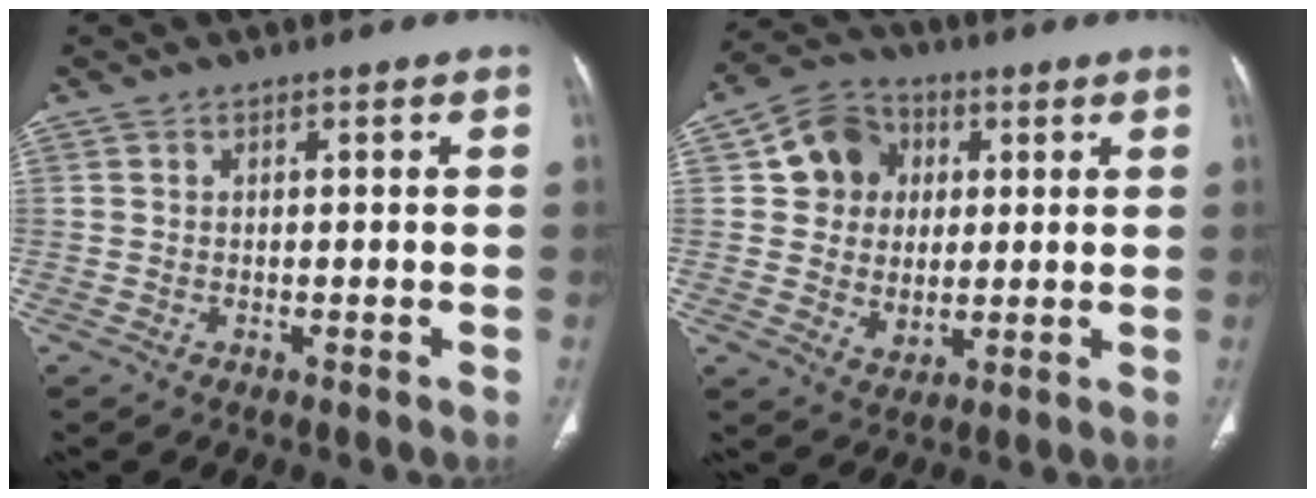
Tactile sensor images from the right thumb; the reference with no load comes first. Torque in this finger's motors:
{"motor_torque": [-0.53, 0.56, -0.02, 0.03, 0.16]}